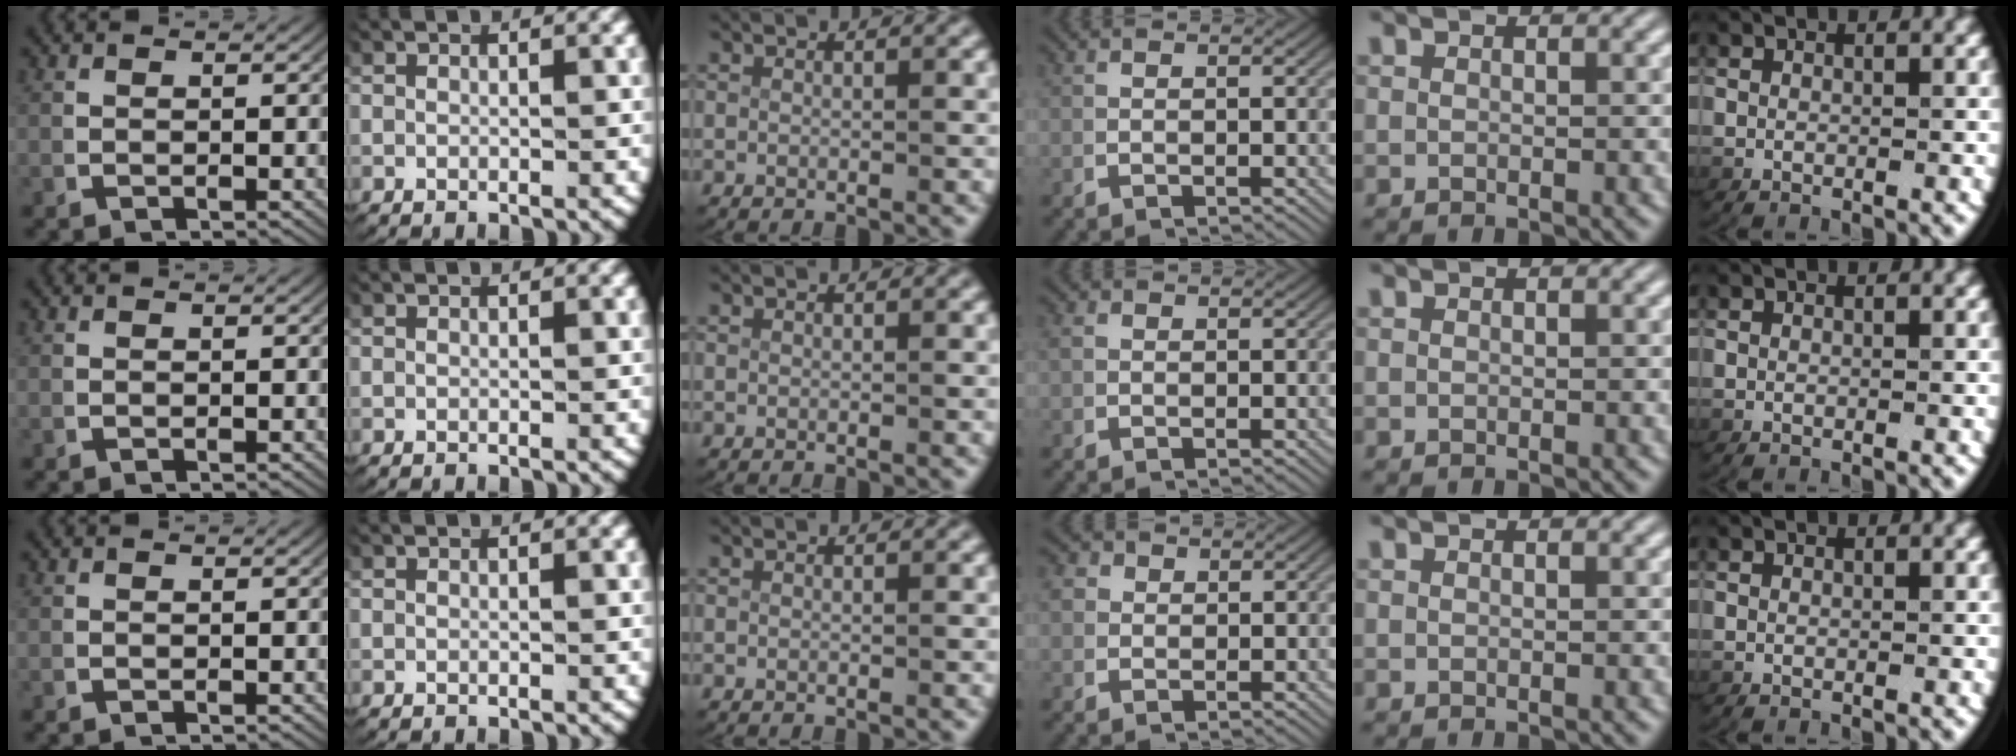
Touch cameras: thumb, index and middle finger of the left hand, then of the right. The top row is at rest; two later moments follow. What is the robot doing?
{"motion": "lift_and_place", "object": "paper towel"}